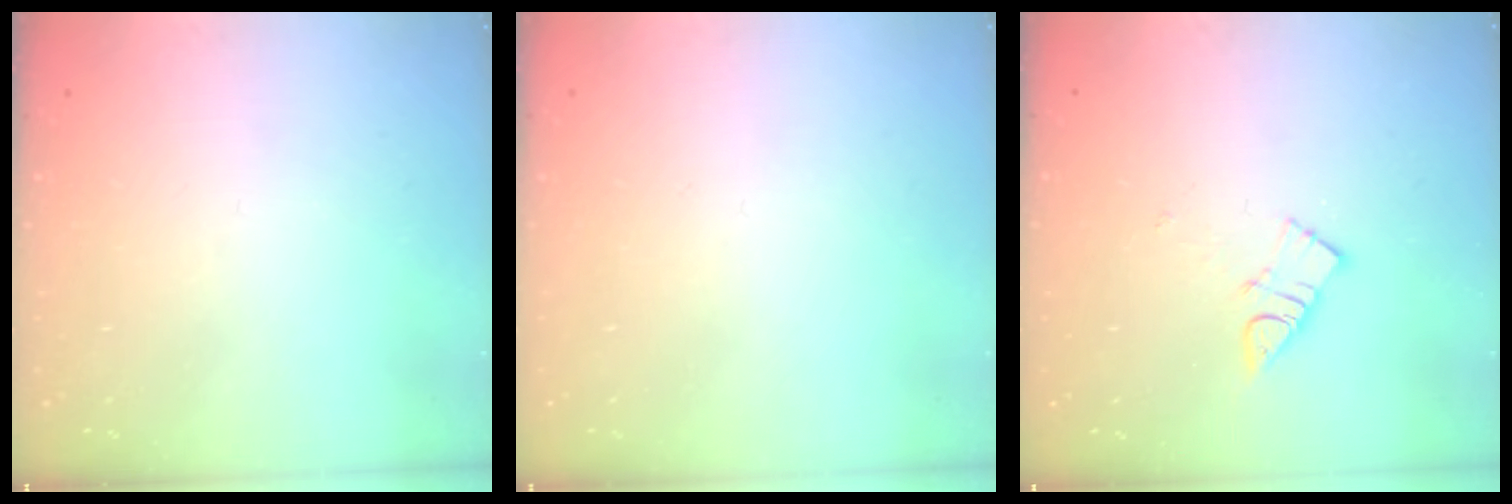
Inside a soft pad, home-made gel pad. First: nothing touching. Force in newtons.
{"total": 1.9, "press": 1.9, "slide": 0.2}
{"total": 6.6, "press": 6.6, "slide": 0.1}